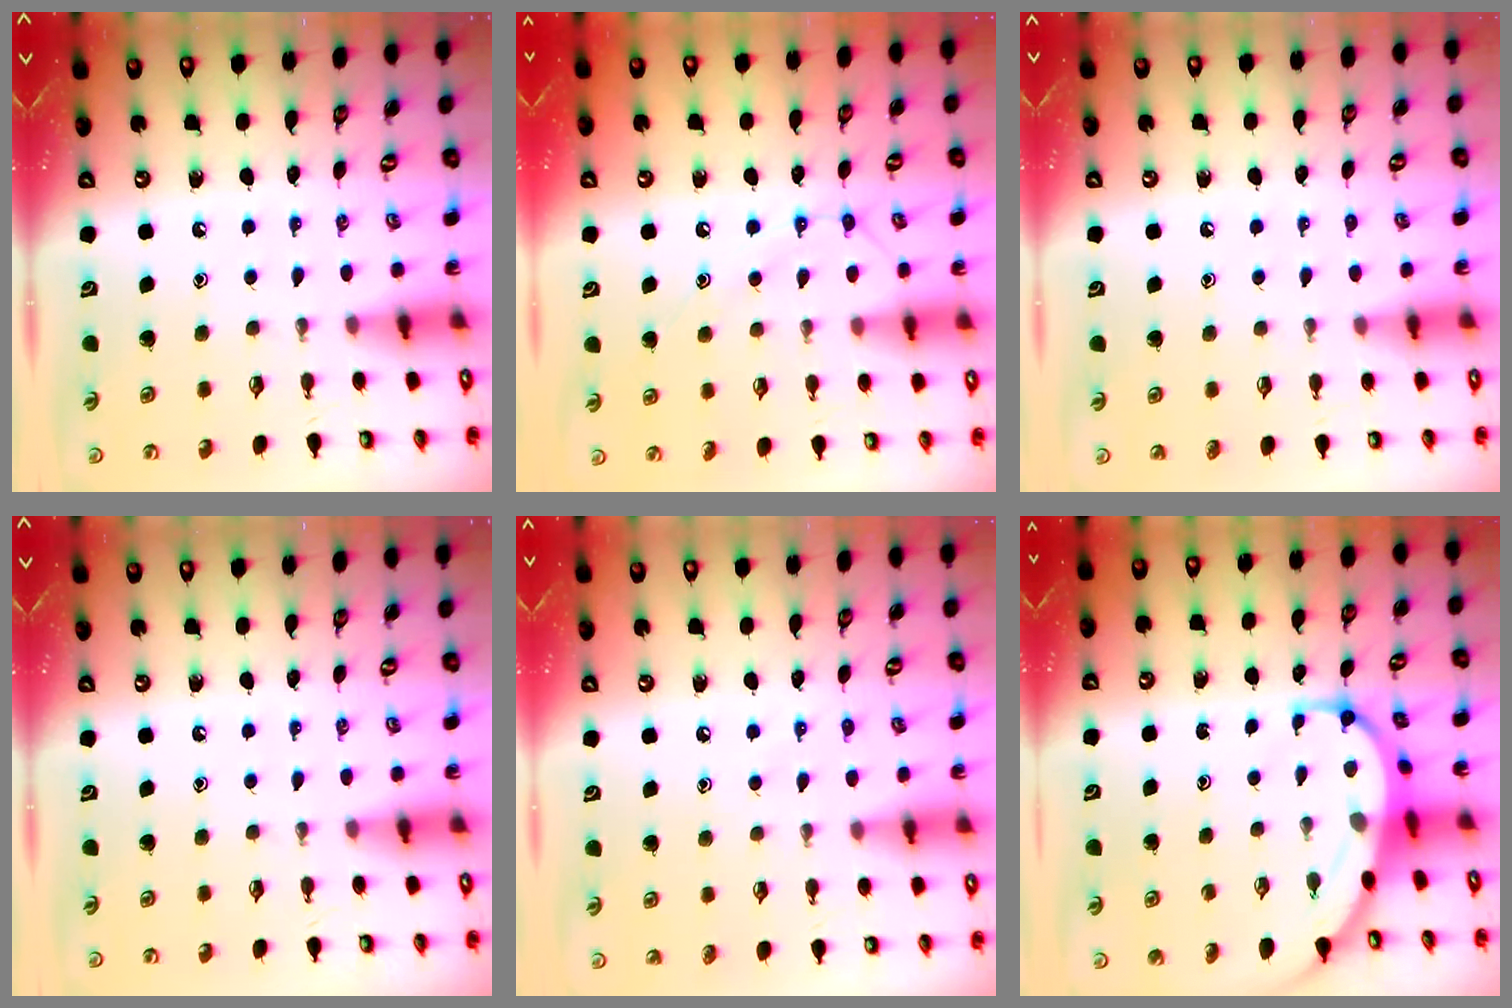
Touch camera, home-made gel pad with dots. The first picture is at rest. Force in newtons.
{"total": 10.5, "press": 10.5, "slide": 0.8}
{"total": 2.0, "press": 2.0, "slide": 0.2}
{"total": 0.0}
{"total": 6.9, "press": 6.9, "slide": 0.8}
{"total": 9.8, "press": 9.7, "slide": 1.0}